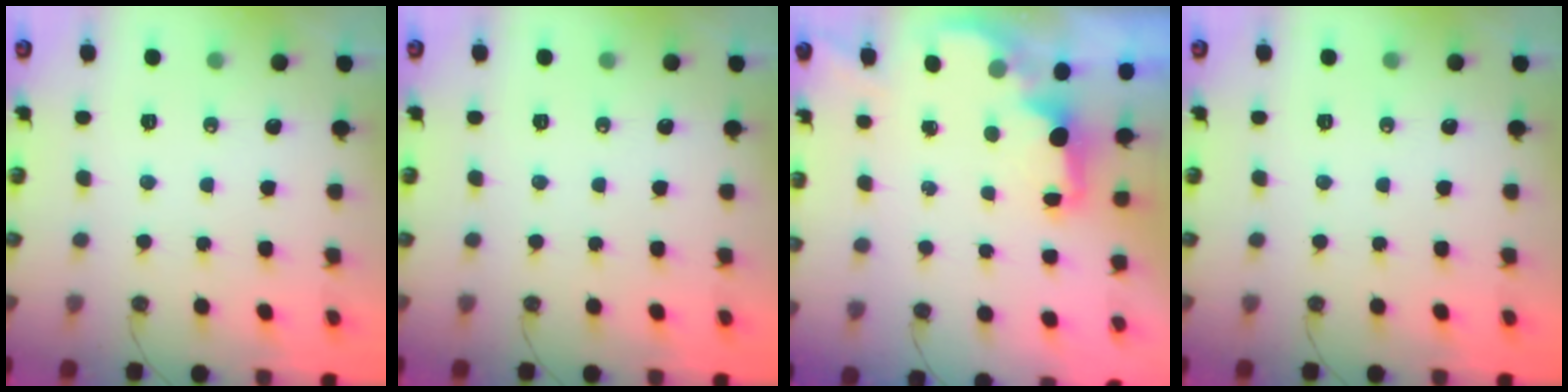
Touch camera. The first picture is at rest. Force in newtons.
{"total": 0.0}
{"total": 1.7, "press": 1.6, "slide": 0.6}
{"total": 0.0}